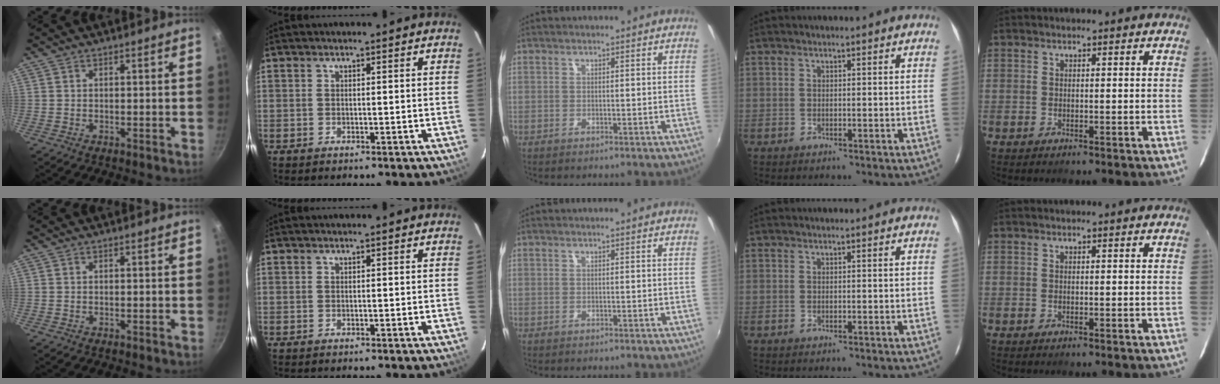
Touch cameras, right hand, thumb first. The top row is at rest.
{}